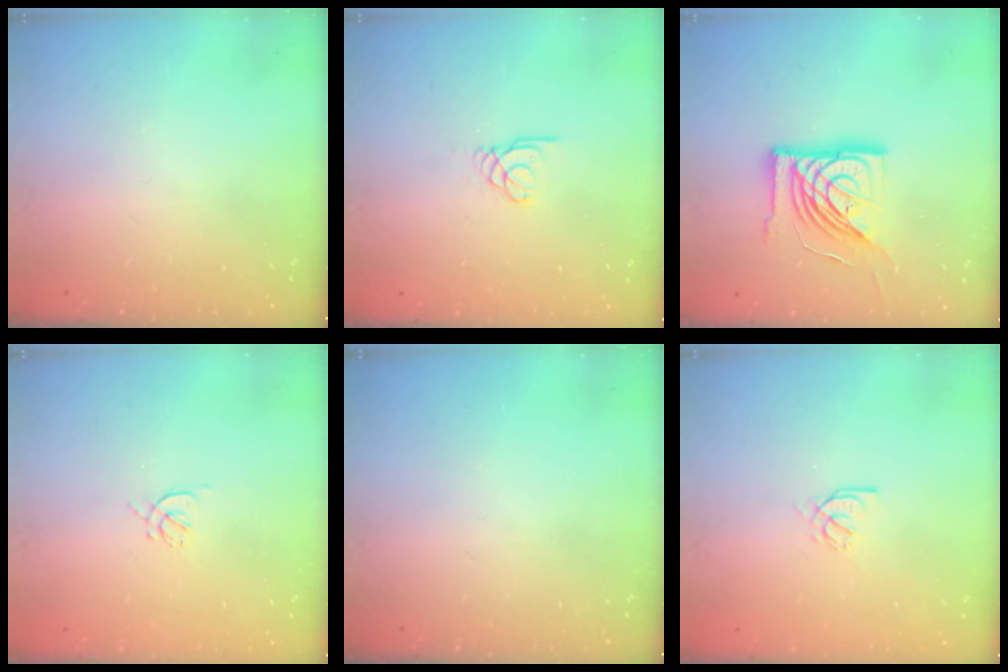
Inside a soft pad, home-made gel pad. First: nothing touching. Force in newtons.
{"total": 1.7, "press": 1.7, "slide": 0.2}
{"total": 16.9, "press": 16.8, "slide": 1.9}
{"total": 1.2, "press": 1.2, "slide": 0.4}
{"total": 0.0}
{"total": 3.5, "press": 3.5, "slide": 0.2}